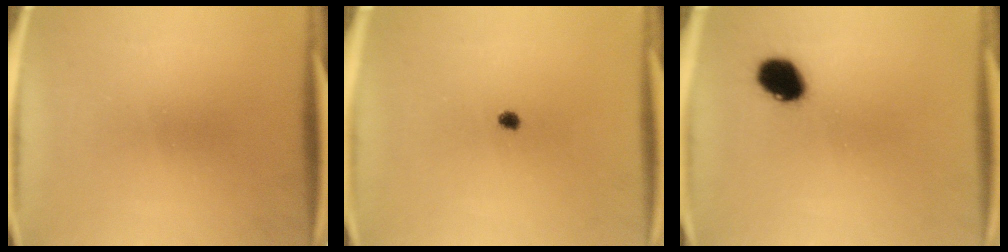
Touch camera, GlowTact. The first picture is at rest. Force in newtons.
{"total": 1.2}
{"total": 7.7}